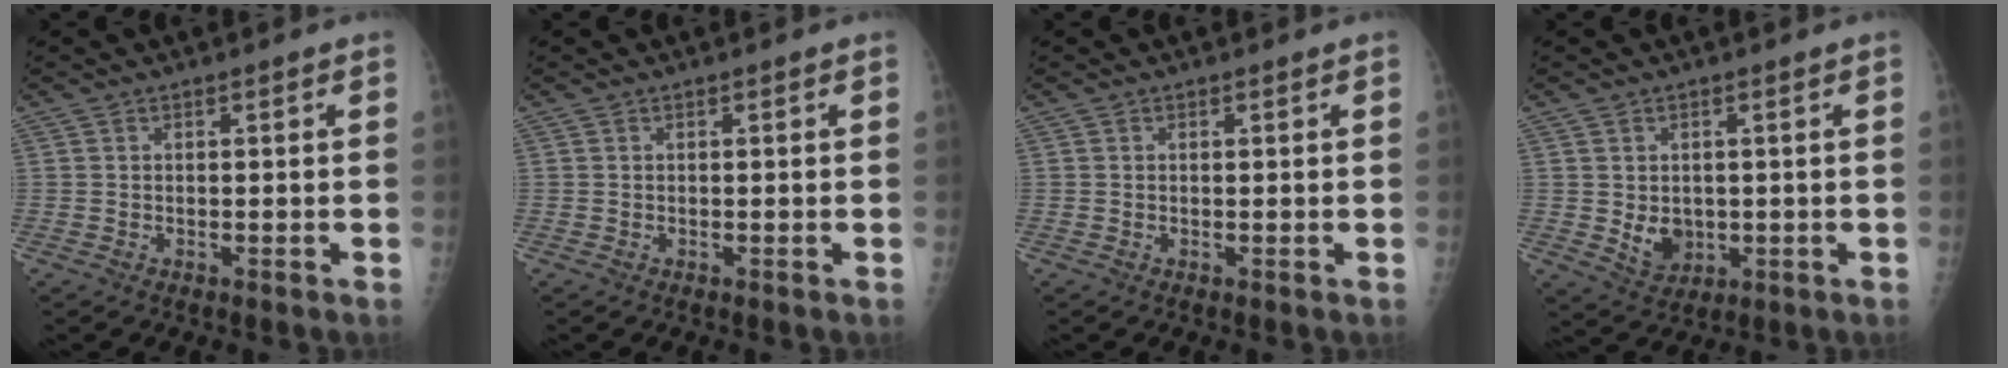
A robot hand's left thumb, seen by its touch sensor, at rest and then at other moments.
{"total": 0.0}
{"total": 0.0}
{"total": 5.1, "force": [-0.1, 4.1, 3.0], "torque": [-0.029, -0.008, 0.015]}